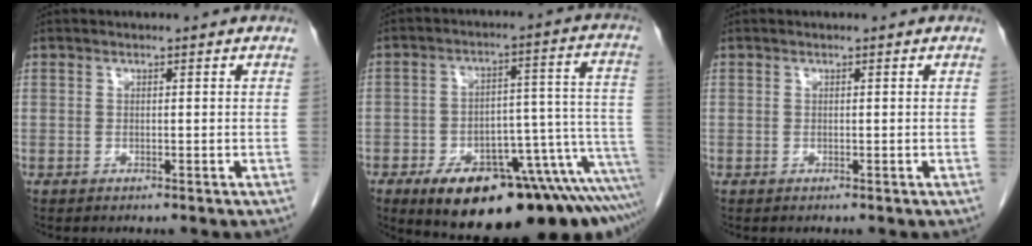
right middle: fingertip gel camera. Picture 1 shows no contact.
{"total": 22.5, "force": [-14.6, 5.4, 16.2], "torque": [-0.132, 0.031, -0.198]}
{"total": 0.0}